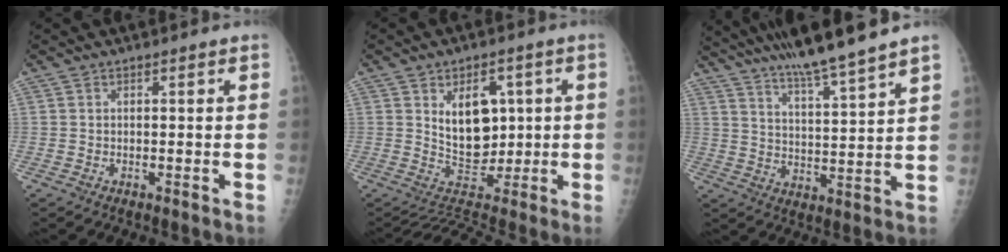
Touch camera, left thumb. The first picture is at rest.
{"total": 9.8, "force": [1.0, 7.1, 6.6], "torque": [-0.059, -0.004, 0.028]}
{"total": 13.9, "force": [11.5, 0.1, 7.8], "torque": [-0.115, -0.050, 0.191]}